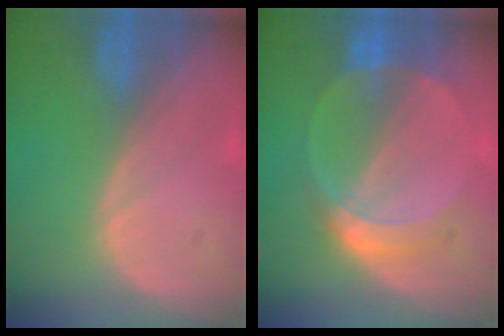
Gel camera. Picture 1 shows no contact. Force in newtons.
{"total": 6.1, "press": 5.6, "slide": 2.2}